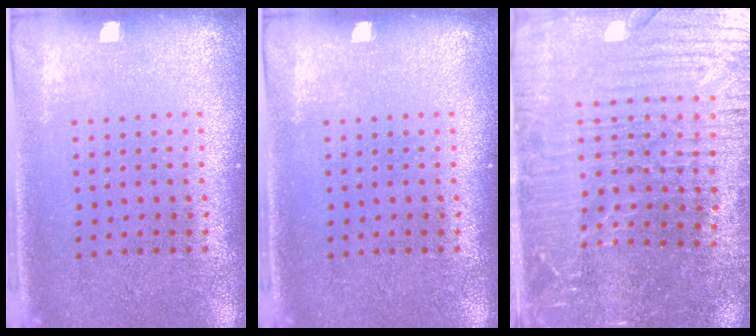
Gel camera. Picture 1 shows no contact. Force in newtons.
{"total": 0.0}
{"total": 4.1, "press": 3.9, "slide": 1.1}